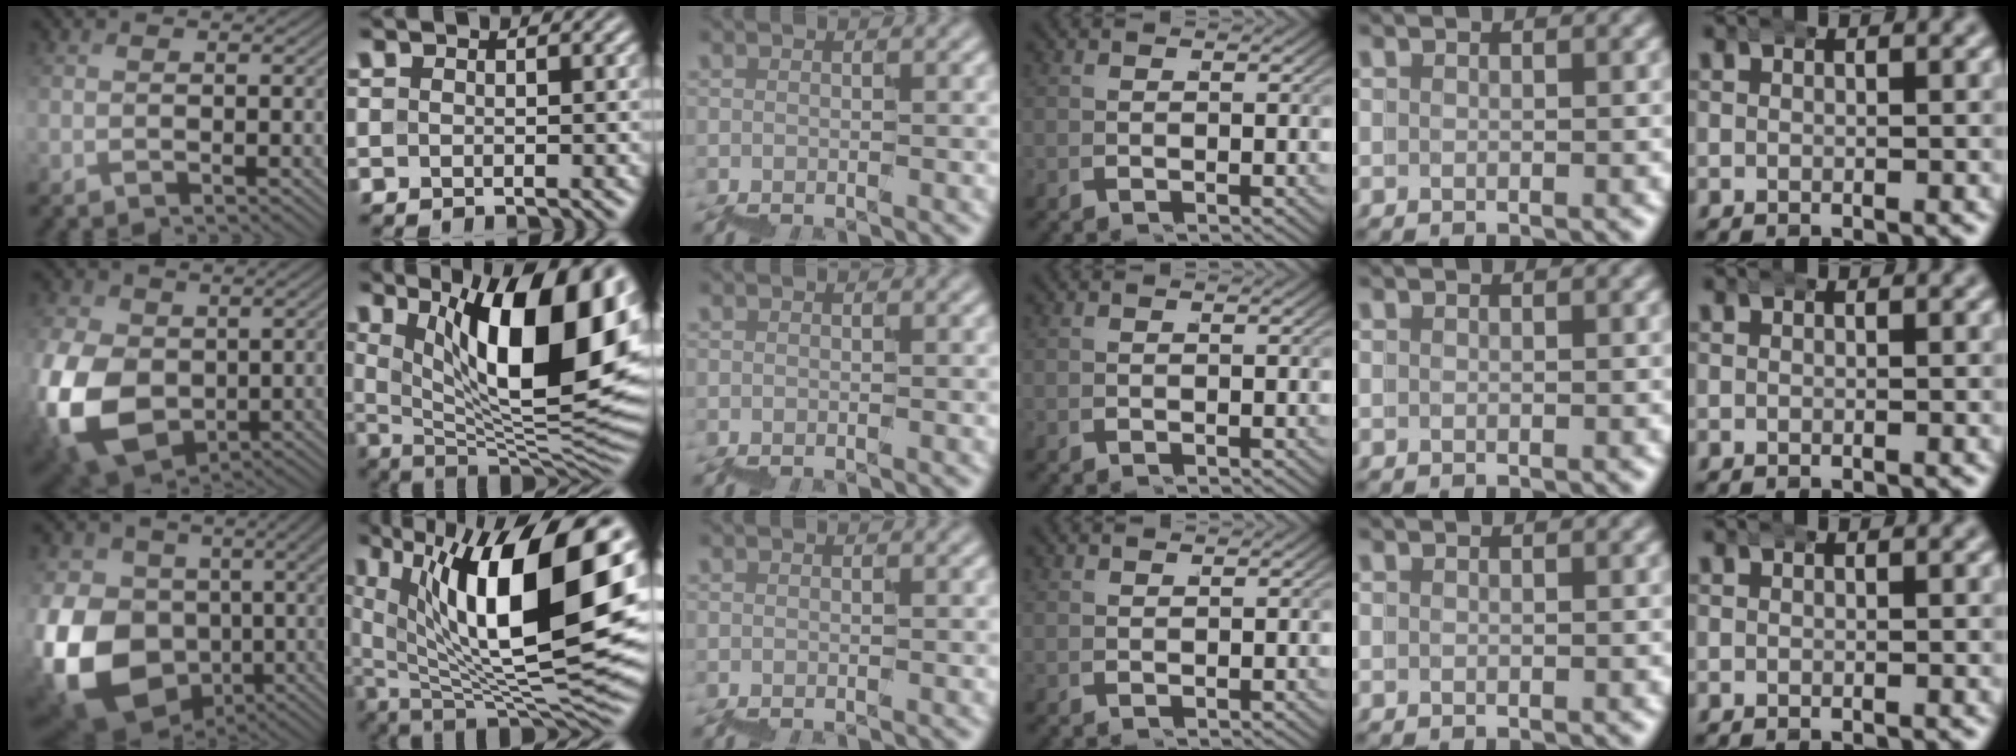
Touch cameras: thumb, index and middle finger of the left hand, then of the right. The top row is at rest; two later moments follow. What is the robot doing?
{"motion": "wrap", "object": "bandana"}